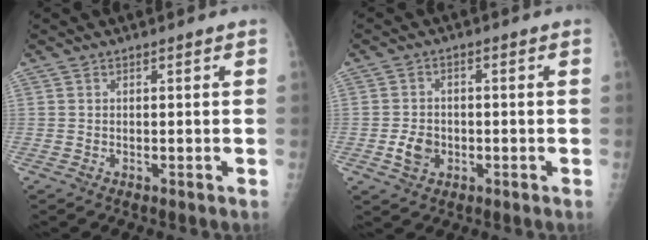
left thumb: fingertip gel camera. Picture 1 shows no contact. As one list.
[{"total": 4.5, "force": [-1.2, 3.5, 2.4], "torque": [-0.032, 0.006, -0.021]}]